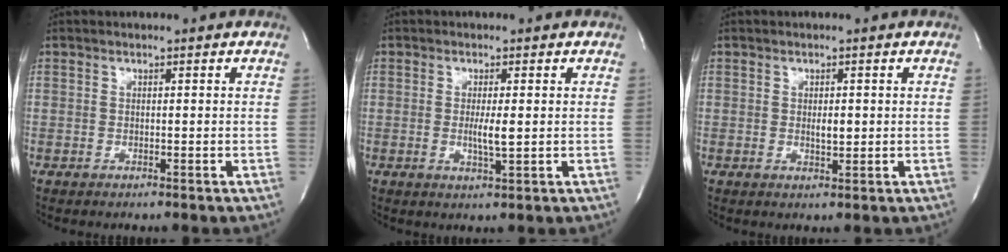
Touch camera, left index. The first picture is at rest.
{"total": 2.9, "force": [-0.1, 0.2, 2.9], "torque": [-0.055, -0.007, -0.001]}
{"total": 1.7, "force": [0.2, 0.7, 1.5], "torque": [-0.025, -0.003, 0.004]}